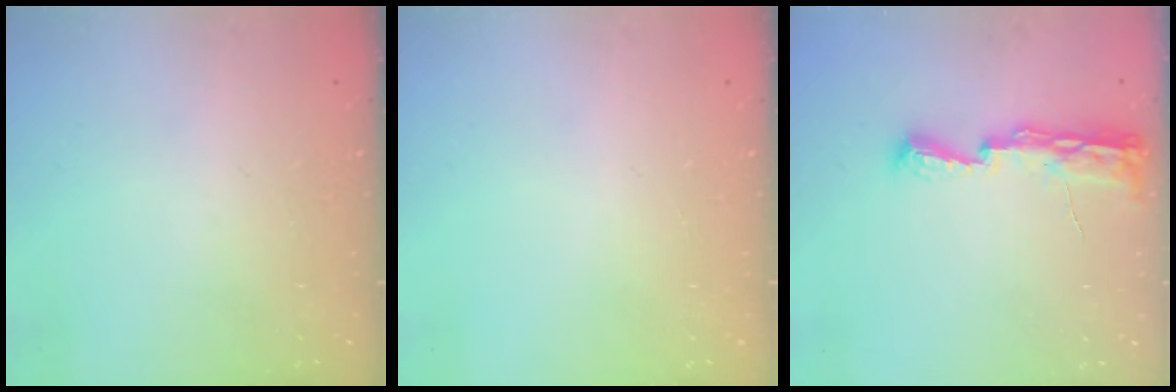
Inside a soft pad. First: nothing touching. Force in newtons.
{"total": 0.0}
{"total": 10.2, "press": 8.9, "slide": 5.1}